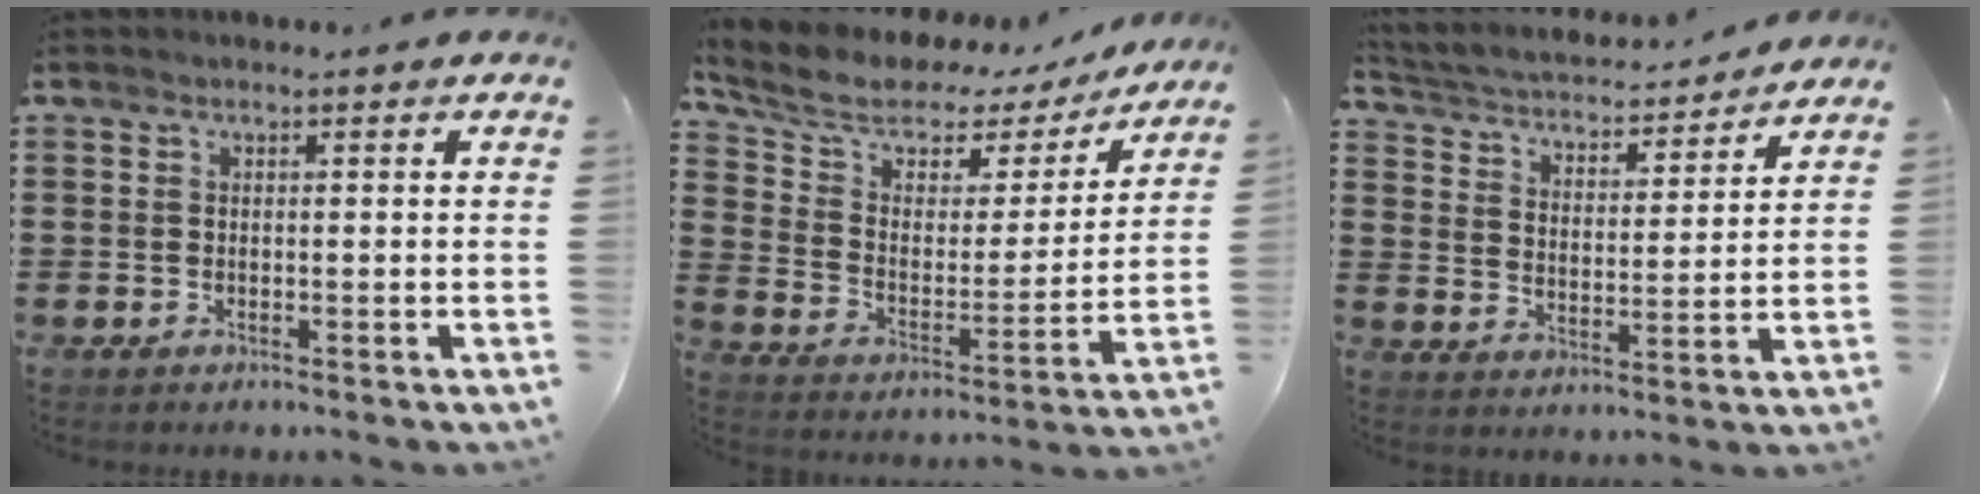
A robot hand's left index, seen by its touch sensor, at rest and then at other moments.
{"total": 6.6, "force": [4.9, 3.7, 2.5], "torque": [-0.081, -0.028, 0.081]}
{"total": 3.0, "force": [2.9, 0.5, 0.5], "torque": [-0.032, -0.028, 0.040]}